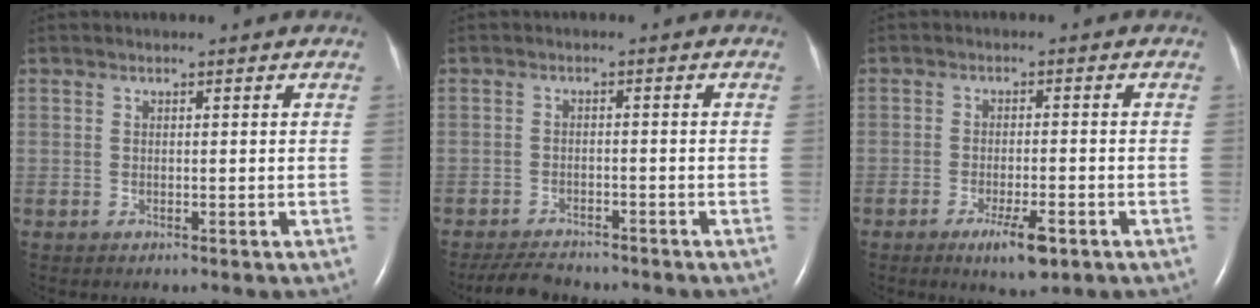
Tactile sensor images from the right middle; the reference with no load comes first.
{"total": 5.3, "force": [-5.0, 1.2, 1.5], "torque": [-0.028, -0.015, -0.081]}
{"total": 5.4, "force": [-3.0, 1.1, 4.3], "torque": [-0.078, -0.007, -0.044]}